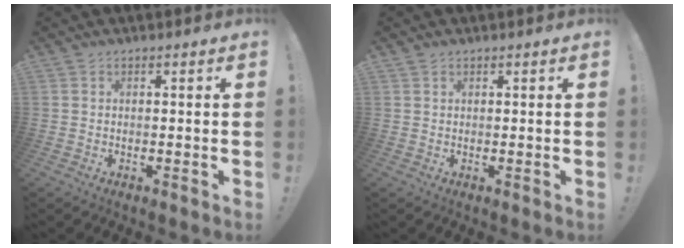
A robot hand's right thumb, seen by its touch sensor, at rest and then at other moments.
{"total": 0.8, "force": [0.6, 0.5, 0.1], "torque": [0.005, -0.004, 0.010]}